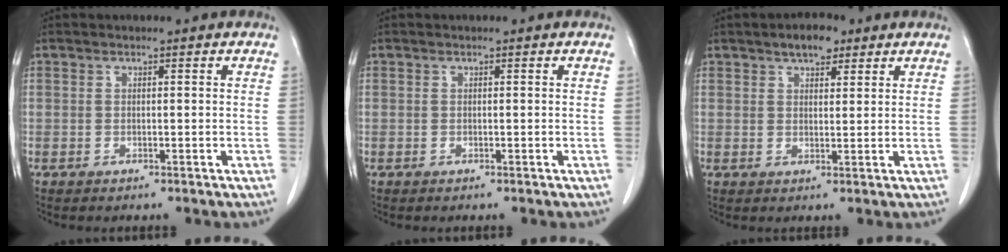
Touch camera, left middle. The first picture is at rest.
{"total": 0.0}
{"total": 4.2, "force": [2.8, 1.8, 2.4], "torque": [-0.040, 0.007, 0.044]}